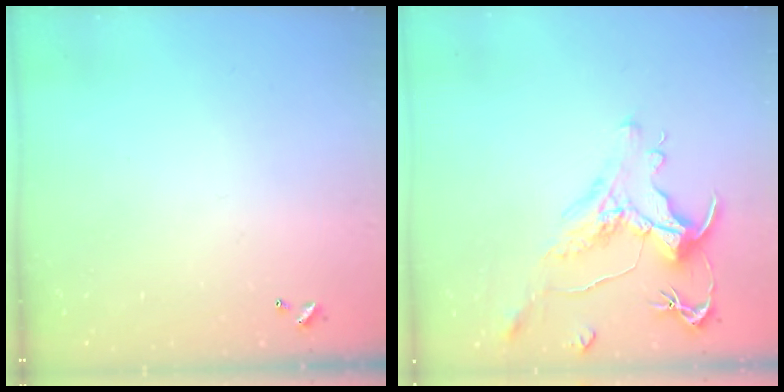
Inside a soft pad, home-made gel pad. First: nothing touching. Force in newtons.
{"total": 1.5, "press": 0.7, "slide": 1.3}